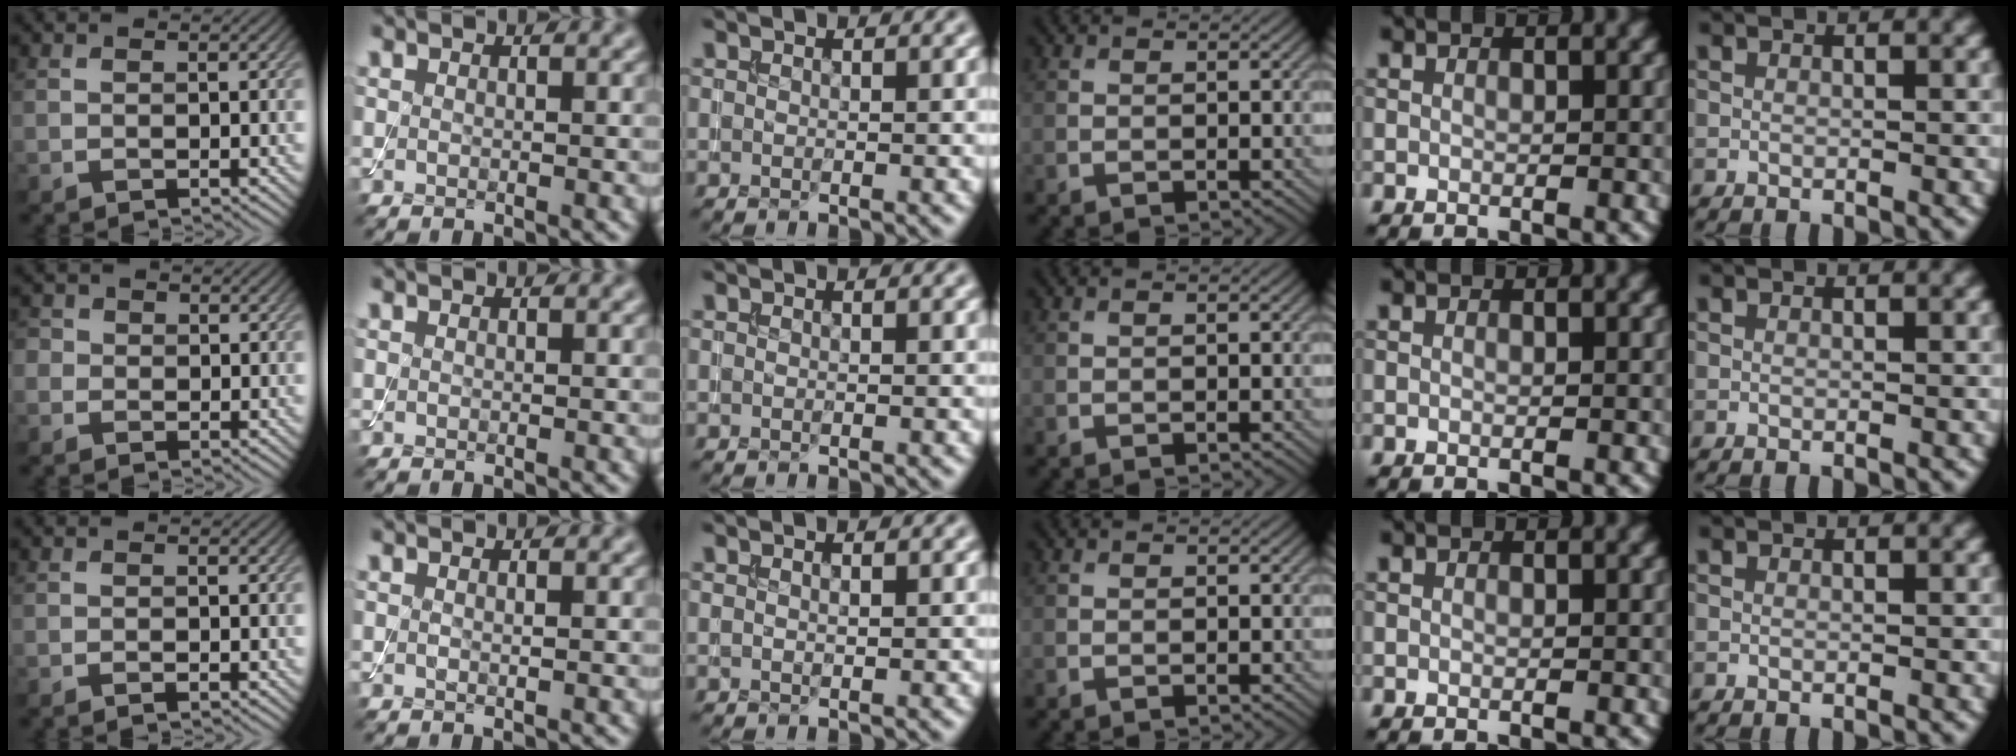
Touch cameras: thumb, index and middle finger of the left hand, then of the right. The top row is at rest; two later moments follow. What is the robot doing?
{"motion": "assemble", "object": "toy tower of hanoi"}